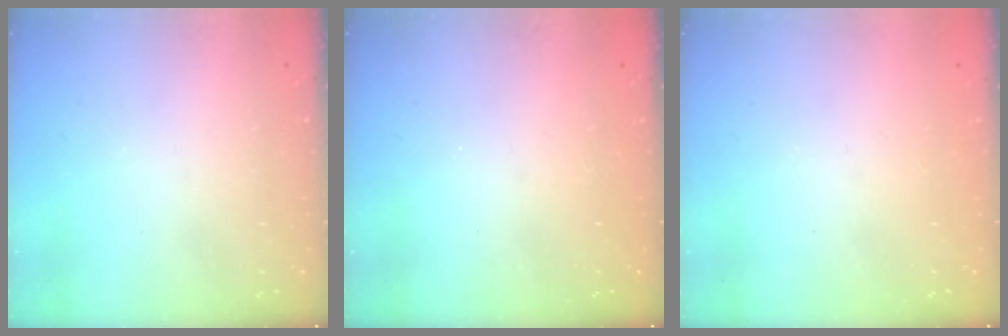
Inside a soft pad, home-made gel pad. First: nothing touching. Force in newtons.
{"total": 1.1, "press": 1.0, "slide": 0.1}
{"total": 0.9, "press": 0.9, "slide": 0.1}